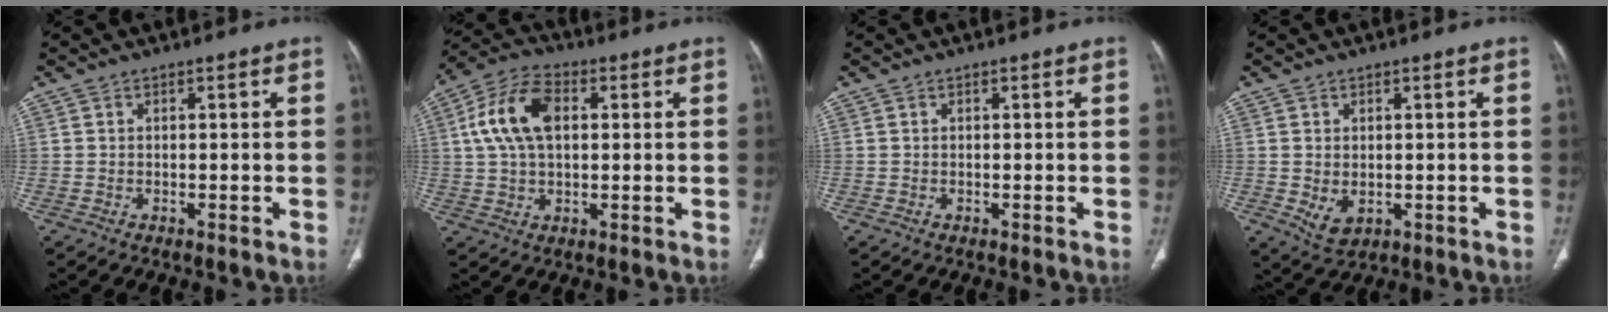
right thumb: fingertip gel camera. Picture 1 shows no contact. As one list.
[{"total": 12.0, "force": [2.4, 7.2, 9.4], "torque": [-0.183, 0.020, 0.040]}, {"total": 0.0}, {"total": 4.2, "force": [-0.4, 2.9, 3.0], "torque": [-0.050, -0.009, 0.009]}]